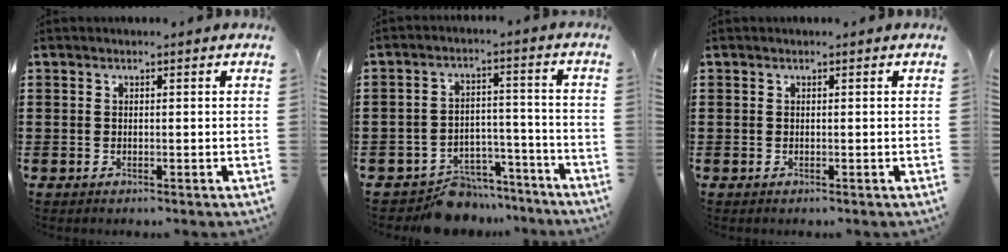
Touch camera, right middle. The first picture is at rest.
{"total": 7.0, "force": [-6.7, 2.0, 0.7], "torque": [-0.005, 0.028, -0.130]}
{"total": 0.0}